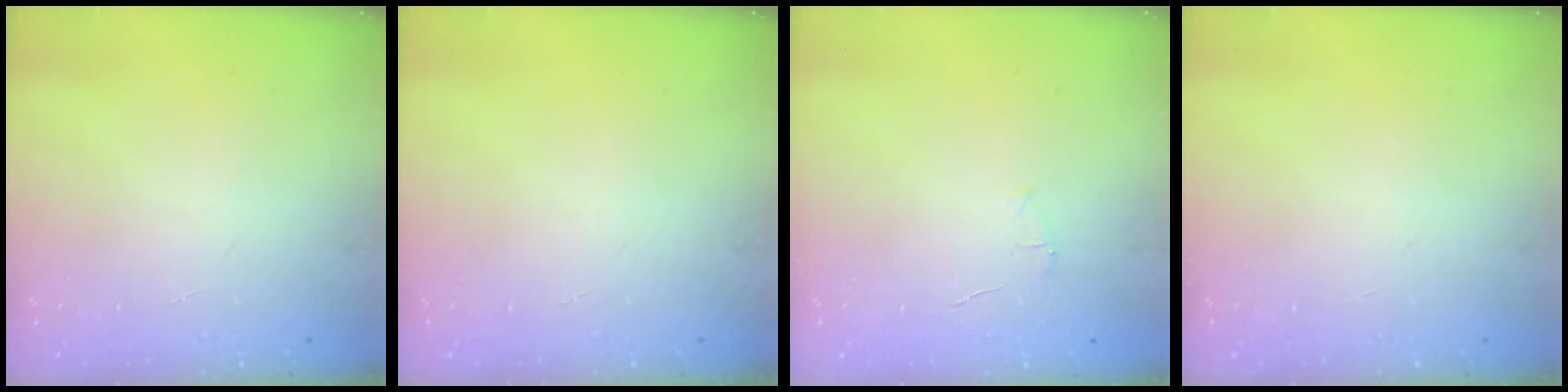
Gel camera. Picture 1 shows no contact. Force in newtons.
{"total": 0.0}
{"total": 3.6, "press": 3.4, "slide": 1.0}
{"total": 0.0}